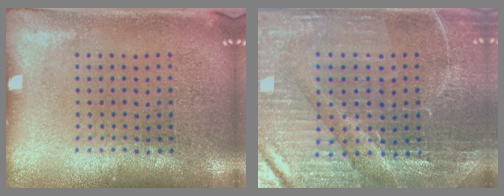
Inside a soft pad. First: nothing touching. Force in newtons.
{"total": 4.0, "press": 3.9, "slide": 0.8}